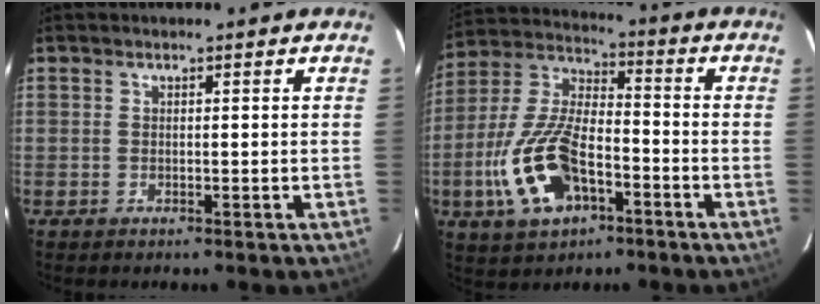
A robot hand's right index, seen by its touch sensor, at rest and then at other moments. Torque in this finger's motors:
{"motor_torque": [1.35, -0.78, 0.40, 0.21]}